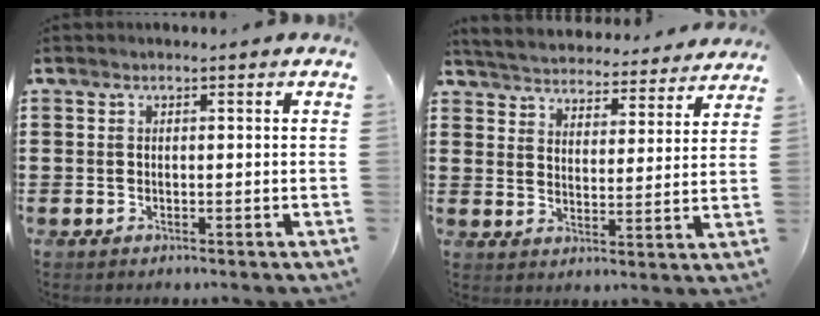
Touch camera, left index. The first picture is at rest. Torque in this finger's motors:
{"motor_torque": [1.26, -0.88, 0.57, 0.13]}